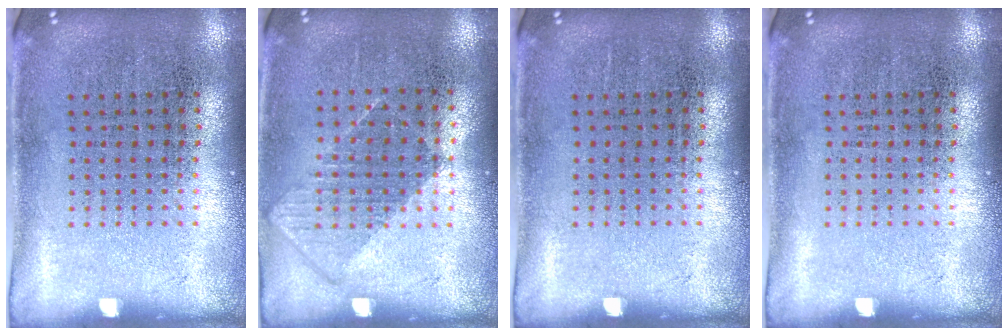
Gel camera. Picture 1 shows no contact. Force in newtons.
{"total": 0.8, "press": 0.7, "slide": 0.4}
{"total": 0.0}
{"total": 0.0}